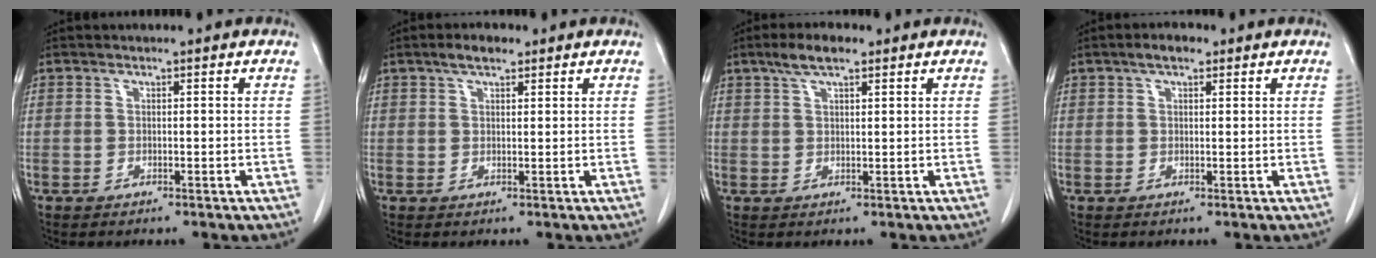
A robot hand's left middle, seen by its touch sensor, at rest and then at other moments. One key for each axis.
{"total": 2.9, "fx": 2.0, "fy": 1.1, "fz": 1.8, "tx": -0.035, "ty": 0.007, "tz": 0.034}
{"total": 4.2, "fx": 2.8, "fy": 1.3, "fz": 2.8, "tx": -0.060, "ty": 0.010, "tz": 0.053}
{"total": 2.7, "fx": 1.7, "fy": 1.1, "fz": 1.7, "tx": -0.033, "ty": 0.008, "tz": 0.027}